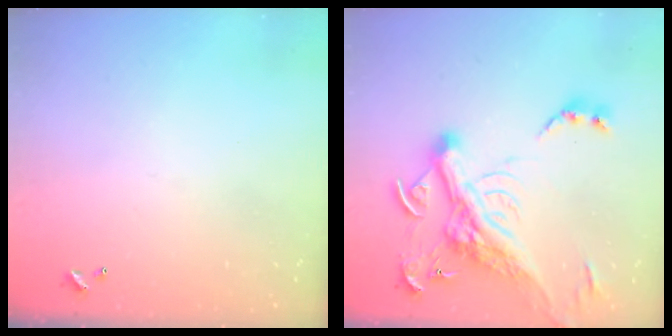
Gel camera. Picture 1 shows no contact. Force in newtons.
{"total": 14.9, "press": 14.6, "slide": 2.7}